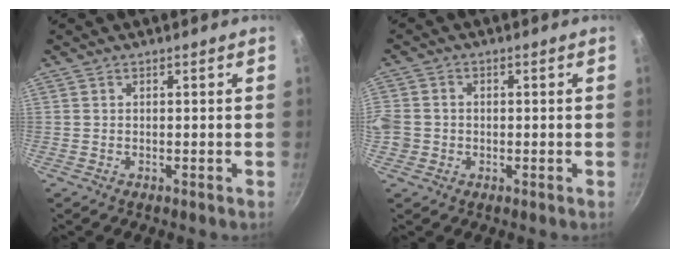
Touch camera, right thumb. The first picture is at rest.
{"total": 6.4, "force": [-0.8, 5.6, 2.9], "torque": [-0.064, 0.012, -0.021]}